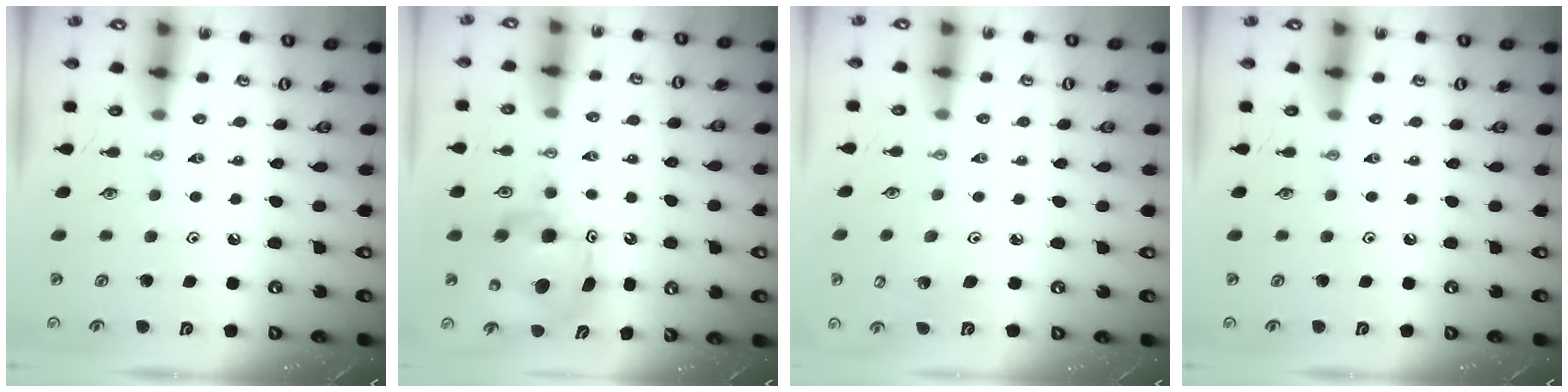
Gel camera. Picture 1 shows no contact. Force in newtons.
{"total": 9.7, "press": 9.7, "slide": 0.8}
{"total": 2.9, "press": 2.8, "slide": 1.0}
{"total": 0.0}